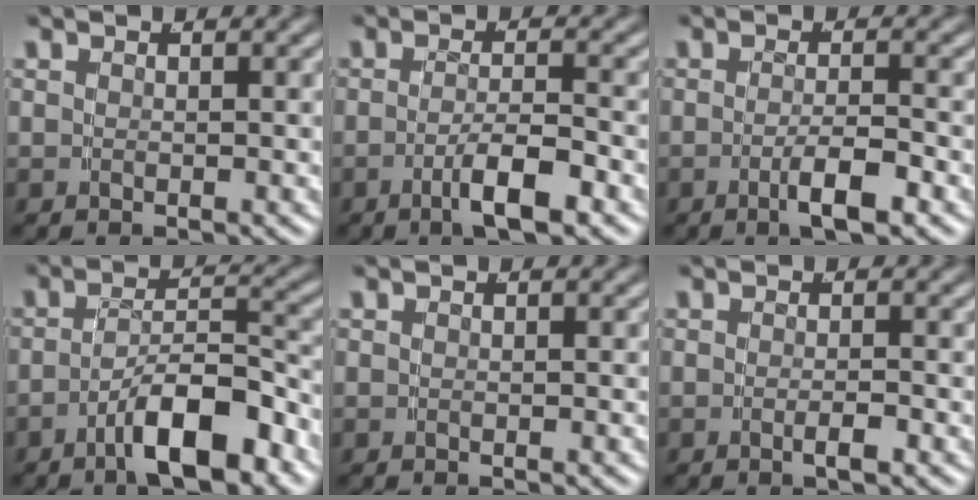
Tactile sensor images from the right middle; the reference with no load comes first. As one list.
[{"total": 3.7, "force": [-2.2, 0.1, 3.0], "torque": [-0.051, -0.009, -0.032]}, {"total": 3.0, "force": [-1.7, -0.2, 2.5], "torque": [-0.043, -0.009, -0.025]}, {"total": 6.0, "force": [-4.0, 1.5, 4.2], "torque": [-0.057, 0.000, -0.062]}, {"total": 0.0}, {"total": 1.3, "force": [-0.8, -0.4, 0.9], "torque": [-0.018, -0.003, -0.012]}]